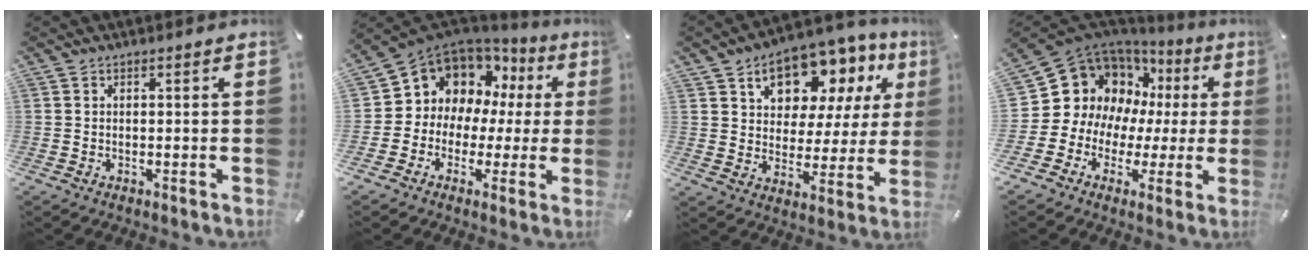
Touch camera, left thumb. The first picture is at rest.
{"total": 9.9, "force": [4.2, 8.7, 2.2], "torque": [-0.067, -0.051, 0.086]}
{"total": 13.6, "force": [8.9, 8.5, 5.9], "torque": [-0.093, -0.063, 0.154]}
{"total": 15.5, "force": [4.4, 13.7, 5.8], "torque": [-0.113, -0.046, 0.101]}